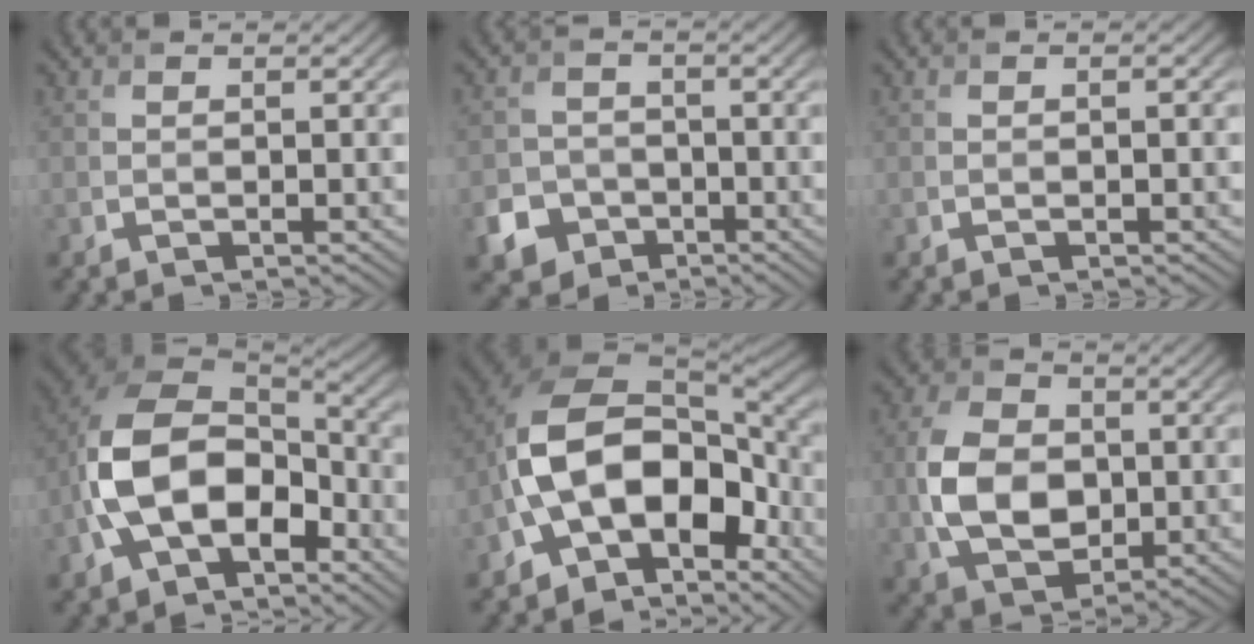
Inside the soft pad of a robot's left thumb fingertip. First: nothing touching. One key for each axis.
{"total": 7.0, "fx": -3.8, "fy": 5.6, "fz": 1.8, "tx": -0.031, "ty": -0.019, "tz": -0.088}
{"total": 0.6, "fx": -0.4, "fy": 0.1, "fz": 0.5, "tx": -0.006, "ty": 0.001, "tz": -0.007}
{"total": 13.7, "fx": -4.4, "fy": 8.7, "fz": 9.6, "tx": -0.213, "ty": -0.009, "tz": -0.095}
{"total": 15.2, "fx": -4.6, "fy": 9.5, "fz": 10.9, "tx": -0.211, "ty": -0.021, "tz": -0.090}
{"total": 9.3, "fx": -0.7, "fy": 6.5, "fz": 6.5, "tx": -0.149, "ty": 0.000, "tz": -0.020}